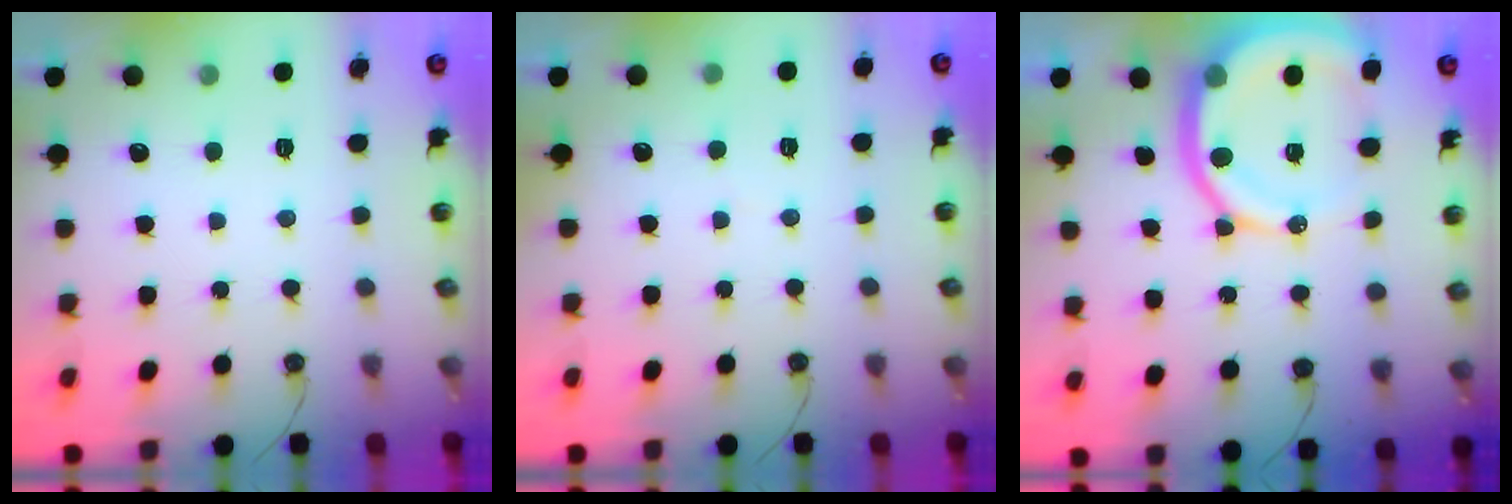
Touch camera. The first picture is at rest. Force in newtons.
{"total": 1.4, "press": 1.3, "slide": 0.1}
{"total": 15.0, "press": 14.8, "slide": 2.0}